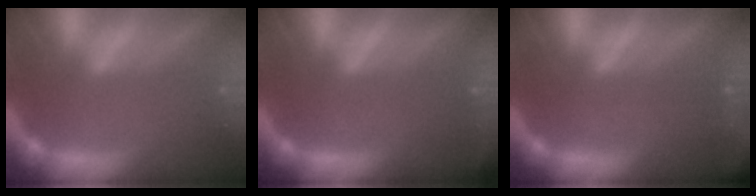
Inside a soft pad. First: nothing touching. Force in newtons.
{"total": 1.9}
{"total": 6.0}